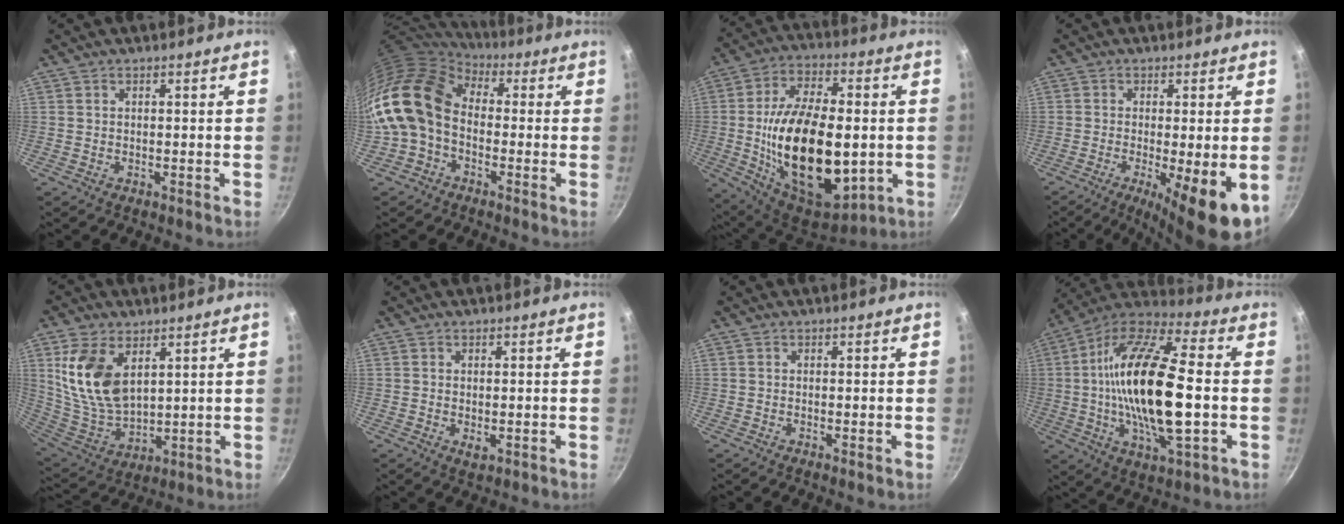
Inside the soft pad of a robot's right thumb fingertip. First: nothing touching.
{"total": 14.7, "force": [-1.1, 10.9, 9.7], "torque": [-0.169, 0.035, -0.038]}
{"total": 27.5, "force": [-2.1, 14.7, 23.1], "torque": [-0.390, 0.004, -0.020]}
{"total": 11.0, "force": [-3.1, 2.2, 10.3], "torque": [-0.158, -0.013, -0.042]}
{"total": 14.9, "force": [5.3, 8.9, 10.7], "torque": [-0.195, -0.038, 0.118]}
{"total": 1.7, "force": [0.1, 0.9, 1.4], "torque": [-0.023, -0.005, 0.002]}
{"total": 0.5, "force": [0.0, 0.0, 0.5], "torque": [-0.009, -0.003, -0.002]}
{"total": 24.7, "force": [-1.0, 8.9, 23.0], "torque": [-0.437, 0.014, -0.036]}